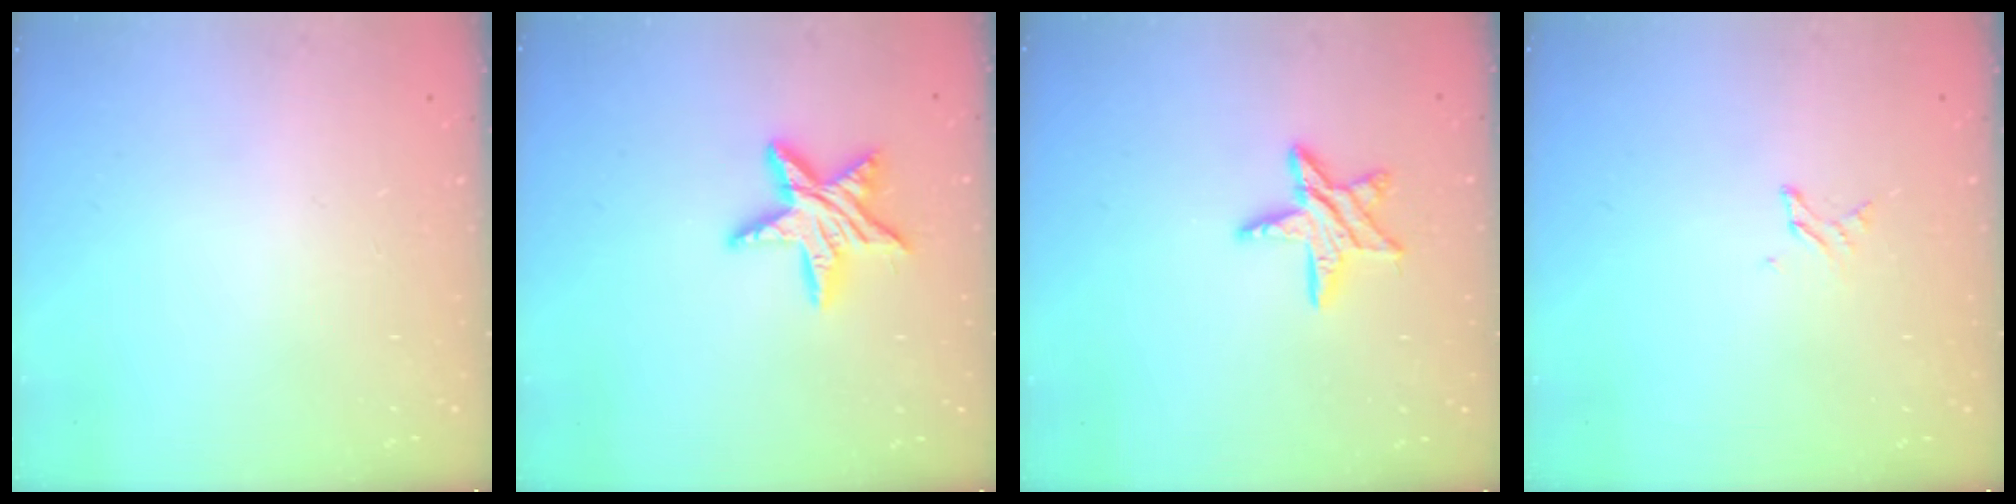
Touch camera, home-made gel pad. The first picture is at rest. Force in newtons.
{"total": 12.2, "press": 12.2, "slide": 0.6}
{"total": 10.0, "press": 10.0, "slide": 0.8}
{"total": 2.2, "press": 2.2, "slide": 0.3}